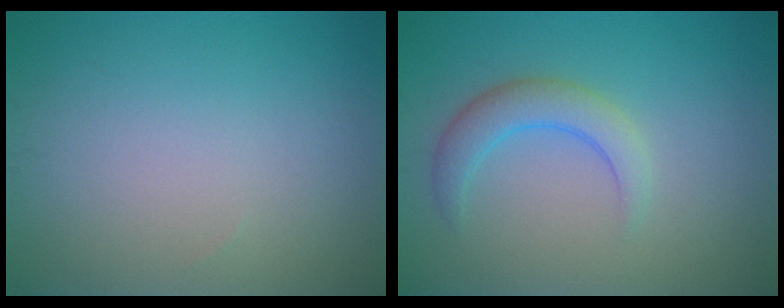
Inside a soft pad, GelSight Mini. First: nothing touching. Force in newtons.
{"total": 3.0, "press": 2.9, "slide": 0.2}